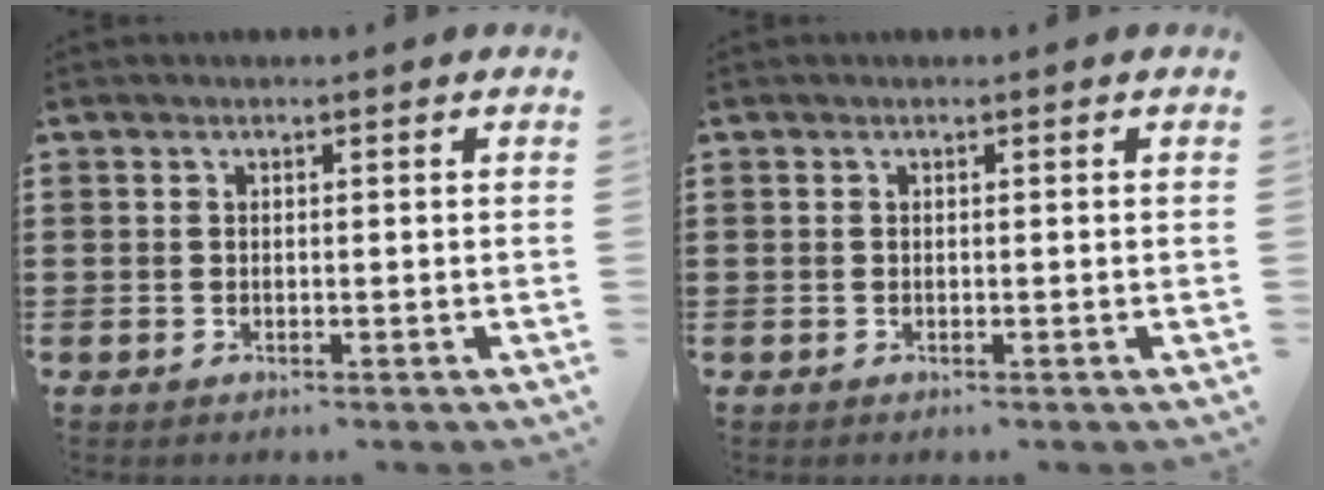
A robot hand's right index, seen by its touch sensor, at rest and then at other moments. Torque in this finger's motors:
{"motor_torque": [0.00, 0.00, 0.00, 0.00]}